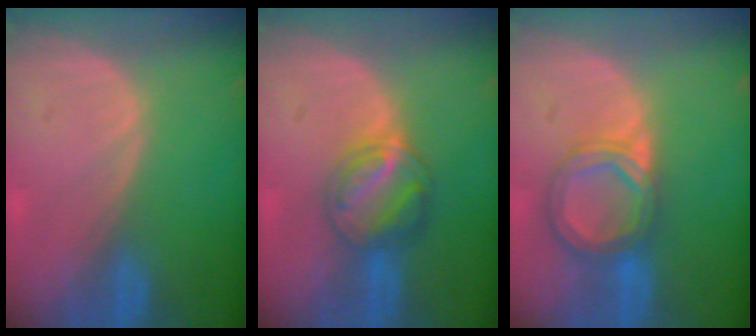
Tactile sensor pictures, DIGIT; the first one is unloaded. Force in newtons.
{"total": 5.8, "press": 5.8, "slide": 0.6}
{"total": 6.8, "press": 6.2, "slide": 2.7}